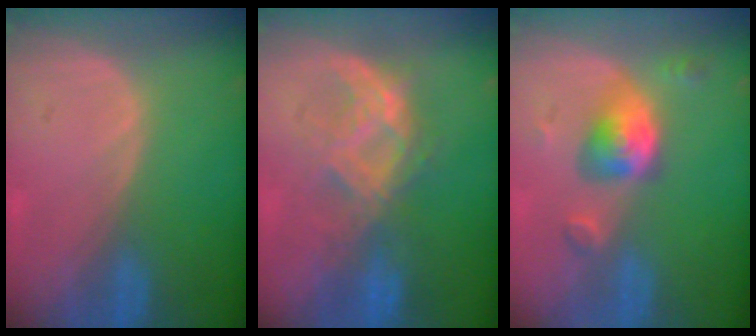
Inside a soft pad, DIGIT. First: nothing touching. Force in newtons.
{"total": 7.4, "press": 7.4, "slide": 0.2}
{"total": 5.5, "press": 5.3, "slide": 1.3}